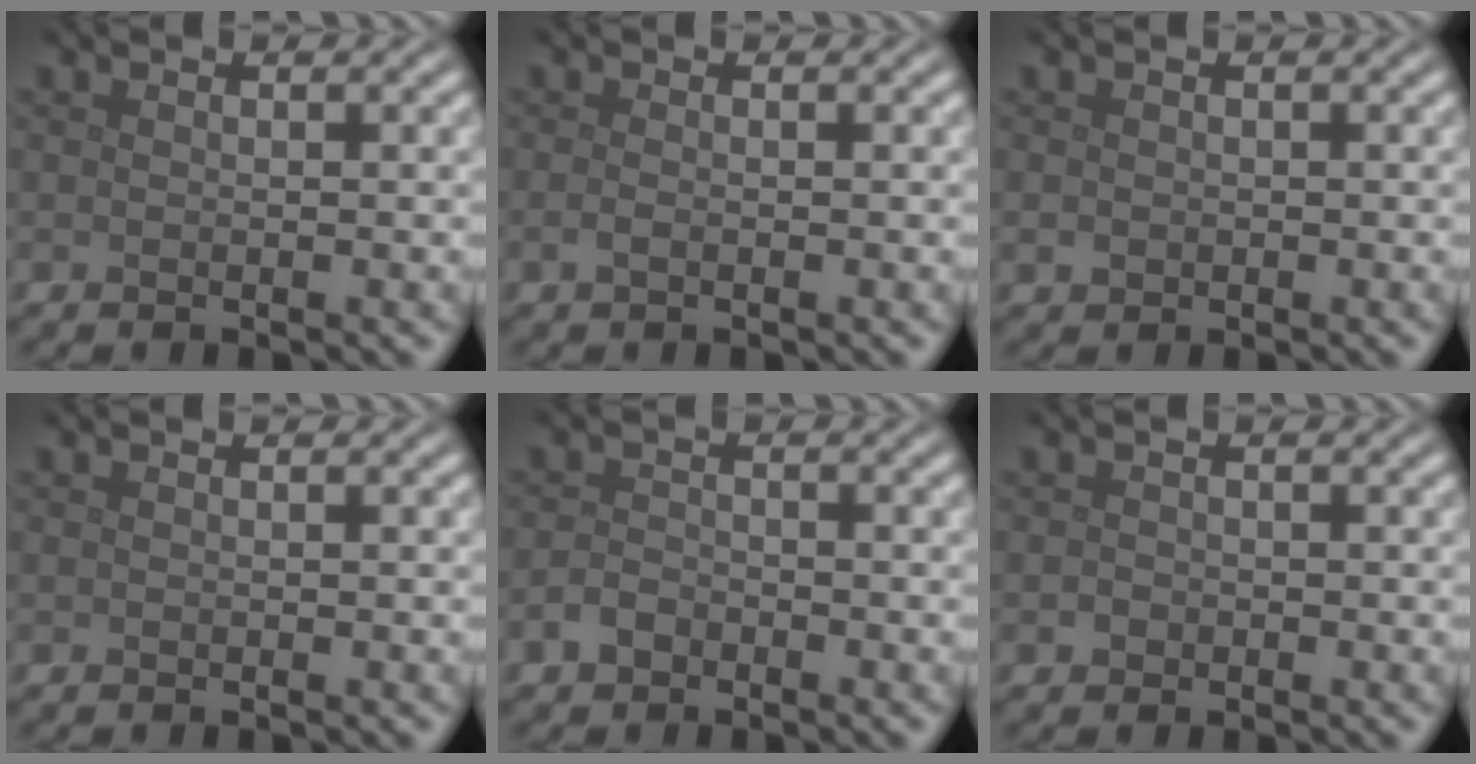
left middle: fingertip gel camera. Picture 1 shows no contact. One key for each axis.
{"total": 0.8, "fx": -0.3, "fy": 0.3, "fz": 0.6, "tx": -0.015, "ty": -0.002, "tz": -0.008}
{"total": 0.7, "fx": -0.1, "fy": 0.7, "fz": 0.2, "tx": -0.001, "ty": -0.005, "tz": -0.004}
{"total": 0.0}
{"total": 1.6, "fx": -1.1, "fy": 1.0, "fz": 0.6, "tx": -0.010, "ty": 0.002, "tz": -0.025}
{"total": 0.7, "fx": -0.3, "fy": 0.6, "fz": 0.1, "tx": 0.000, "ty": -0.003, "tz": -0.007}